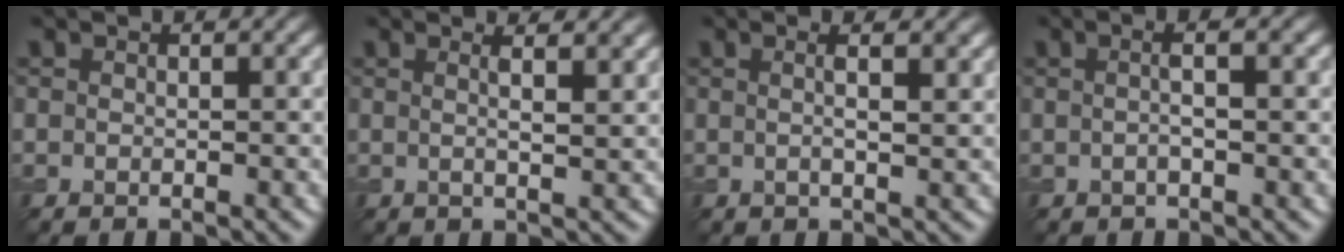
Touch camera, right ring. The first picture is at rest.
{"total": 3.9, "force": [2.1, 1.4, 3.0], "torque": [-0.036, 0.027, 0.013]}
{"total": 2.7, "force": [1.3, 0.9, 2.2], "torque": [-0.034, 0.015, 0.007]}
{"total": 1.2, "force": [0.3, 0.1, 1.2], "torque": [-0.031, 0.003, 0.010]}